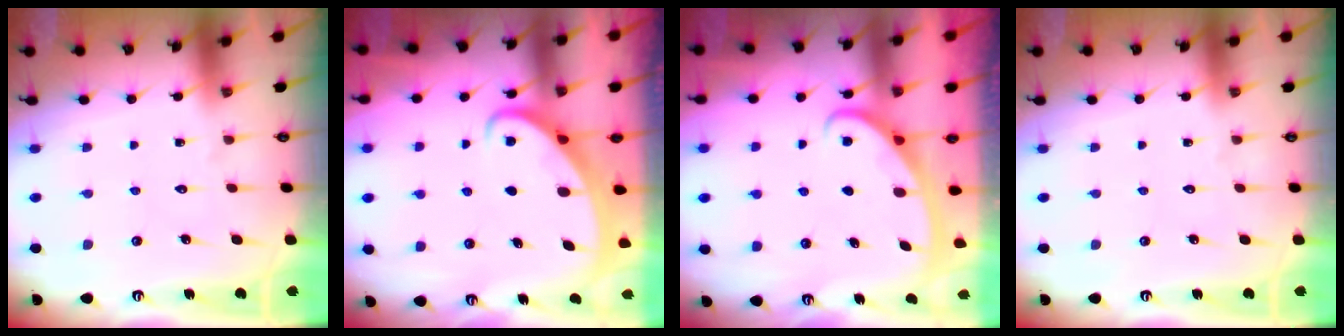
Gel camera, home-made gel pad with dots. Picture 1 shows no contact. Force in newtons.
{"total": 2.5, "press": 2.5, "slide": 0.3}
{"total": 2.8, "press": 2.8, "slide": 0.4}
{"total": 0.0}